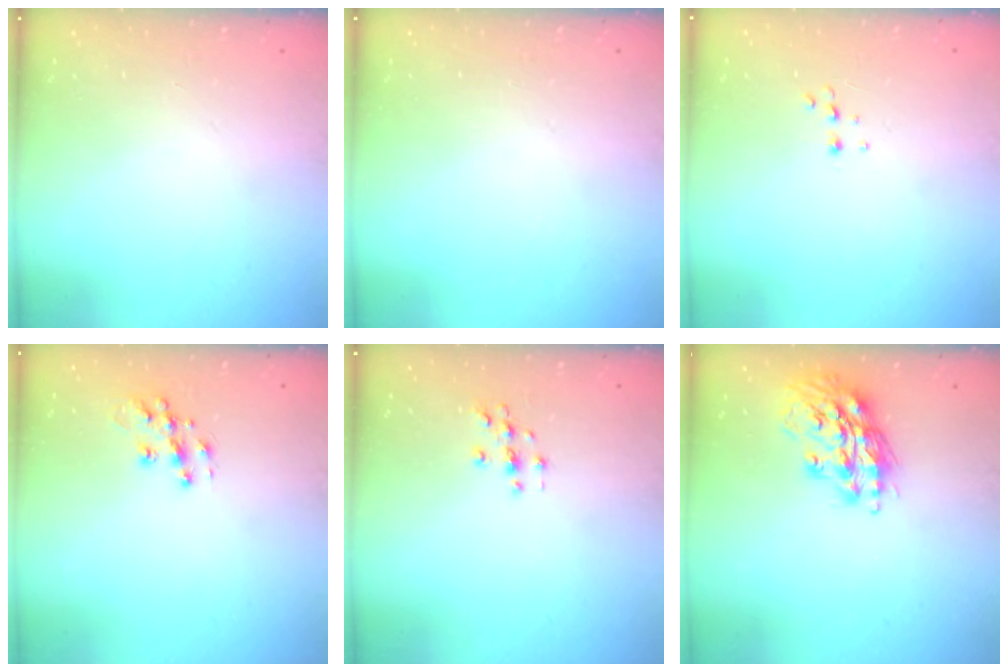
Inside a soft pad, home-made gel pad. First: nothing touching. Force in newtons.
{"total": 0.0}
{"total": 4.4, "press": 4.3, "slide": 1.0}
{"total": 10.2, "press": 10.2, "slide": 0.7}
{"total": 2.7, "press": 2.7, "slide": 0.3}
{"total": 15.3, "press": 15.2, "slide": 1.9}